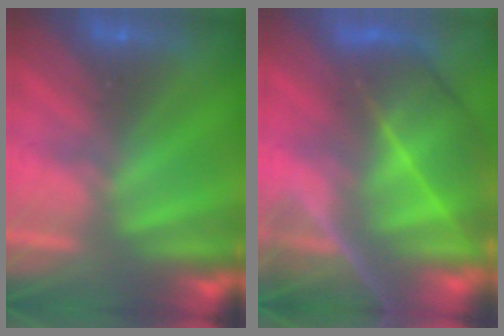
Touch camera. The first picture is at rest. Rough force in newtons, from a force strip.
{"total": 7.4}